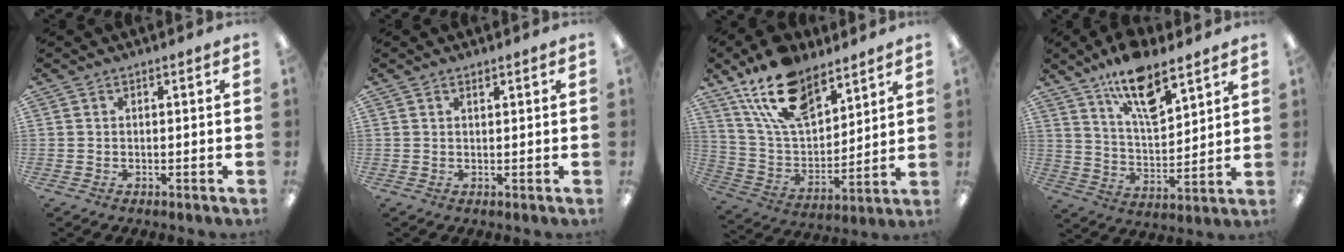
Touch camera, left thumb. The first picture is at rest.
{"total": 0.8, "force": [0.8, 0.2, 0.3], "torque": [-0.007, 0.000, 0.015]}
{"total": 17.9, "force": [12.4, 9.0, 9.3], "torque": [-0.186, -0.055, 0.229]}
{"total": 14.4, "force": [10.2, 5.3, 8.7], "torque": [-0.144, -0.049, 0.176]}